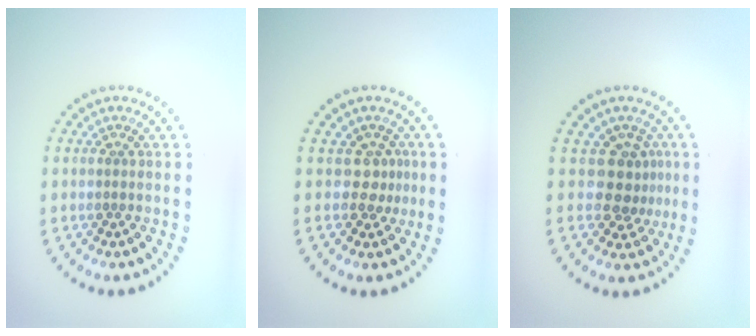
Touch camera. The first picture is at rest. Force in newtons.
{"total": 1.7, "press": 1.2, "slide": 1.1}
{"total": 2.8, "press": 2.1, "slide": 1.8}